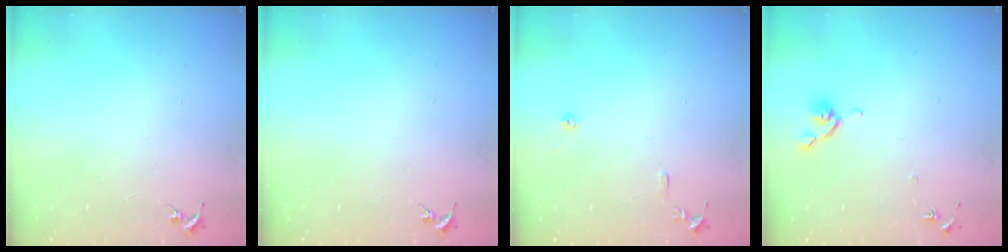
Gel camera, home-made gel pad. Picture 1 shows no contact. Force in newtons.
{"total": 0.0}
{"total": 7.7, "press": 7.7, "slide": 0.8}
{"total": 6.0, "press": 6.0, "slide": 0.8}